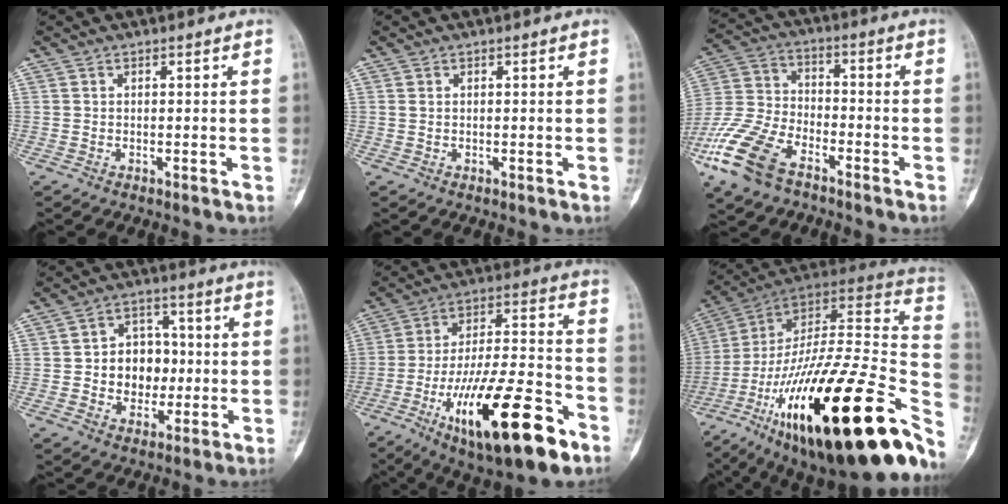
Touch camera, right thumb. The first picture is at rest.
{"total": 0.7, "force": [0.0, 0.5, 0.5], "torque": [-0.013, 0.000, 0.002]}
{"total": 15.7, "force": [-9.2, 8.1, 9.8], "torque": [-0.214, 0.028, -0.187]}
{"total": 10.0, "force": [-0.5, 8.0, 5.9], "torque": [-0.037, 0.021, -0.005]}
{"total": 25.3, "force": [-12.2, 7.9, 20.7], "torque": [-0.339, 0.058, -0.192]}
{"total": 42.4, "force": [-17.8, 12.4, 36.5], "torque": [-0.496, 0.050, -0.283]}